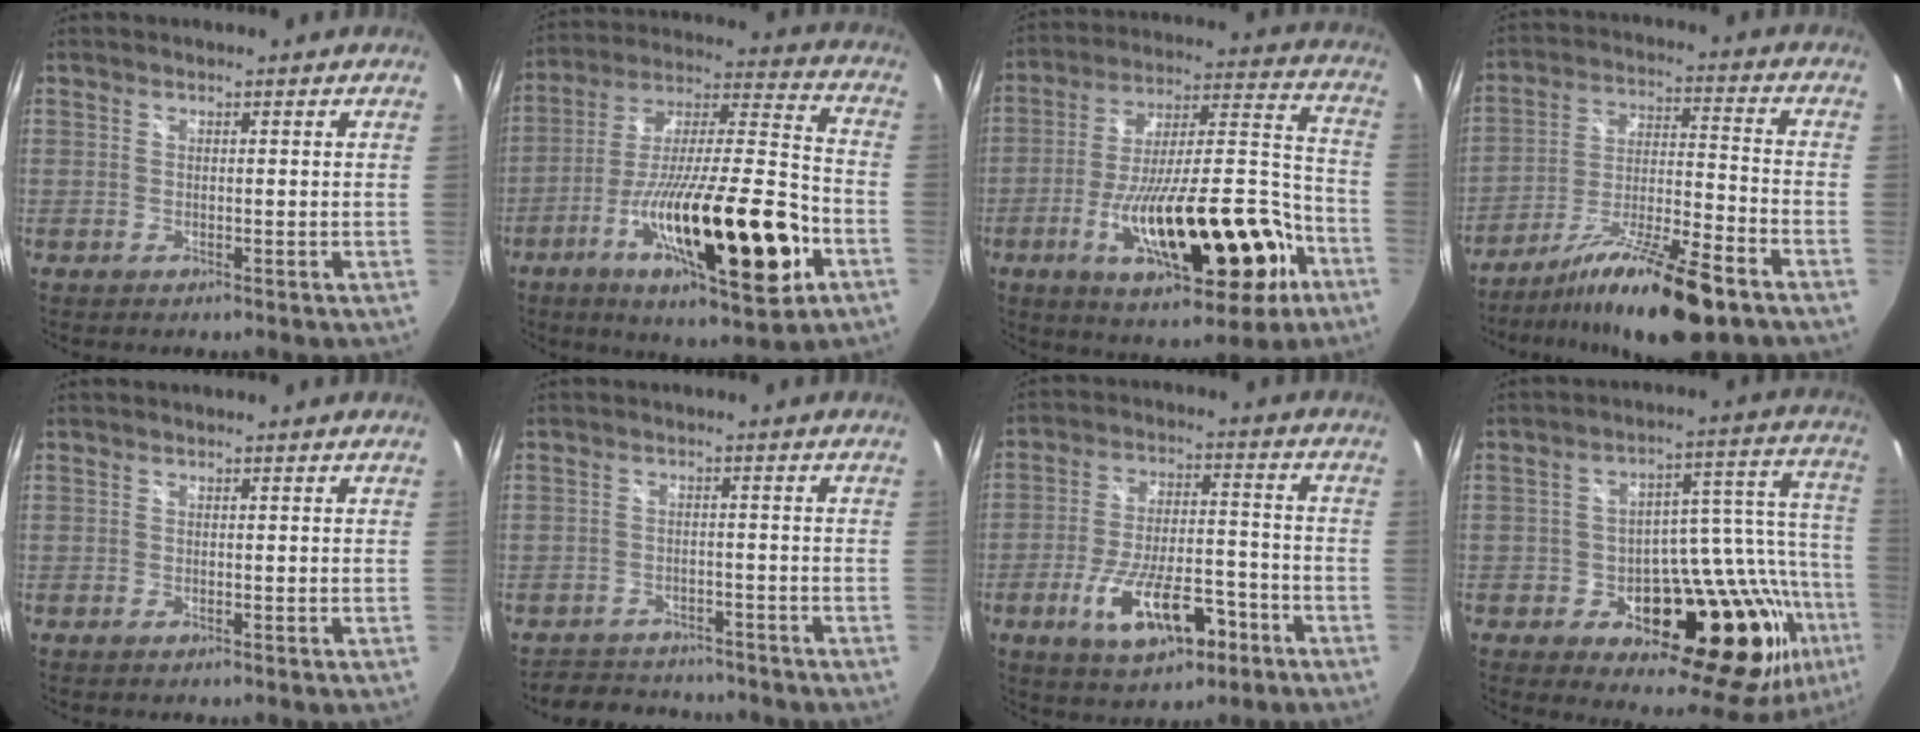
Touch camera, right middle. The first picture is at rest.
{"total": 26.0, "force": [-10.6, 5.3, 23.2], "torque": [-0.395, -0.035, -0.173]}
{"total": 26.2, "force": [-11.8, 8.3, 21.9], "torque": [-0.344, -0.007, -0.178]}
{"total": 15.9, "force": [-11.2, 2.8, 10.9], "torque": [-0.201, -0.020, -0.190]}
{"total": 0.0}
{"total": 8.4, "force": [-7.5, 3.4, 1.6], "torque": [-0.044, 0.018, -0.105]}
{"total": 13.8, "force": [-7.0, 5.5, 10.6], "torque": [-0.201, -0.001, -0.106]}
{"total": 26.4, "force": [-10.5, 12.9, 20.5], "torque": [-0.288, 0.000, -0.141]}